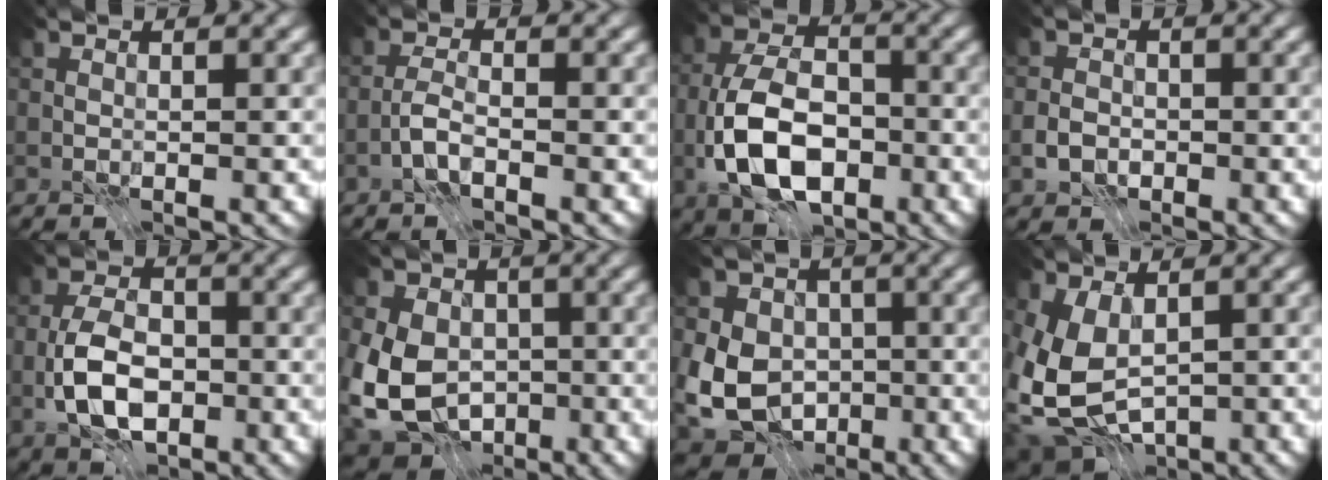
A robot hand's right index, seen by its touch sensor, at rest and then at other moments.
{"total": 2.3, "force": [-1.8, 0.5, 1.3], "torque": [-0.027, 0.004, -0.042]}
{"total": 9.7, "force": [-3.5, 5.8, 7.0], "torque": [-0.144, -0.005, -0.074]}
{"total": 2.1, "force": [-1.1, 1.6, 0.6], "torque": [-0.008, 0.000, -0.028]}
{"total": 6.5, "force": [-2.3, 3.8, 4.7], "torque": [-0.091, 0.001, -0.051]}
{"total": 11.3, "force": [-1.9, 8.6, 7.0], "torque": [-0.137, -0.007, -0.047]}
{"total": 9.6, "force": [-1.4, 7.6, 5.6], "torque": [-0.098, -0.003, -0.036]}
{"total": 7.3, "force": [-0.4, 4.9, 5.4], "torque": [-0.126, -0.023, -0.004]}